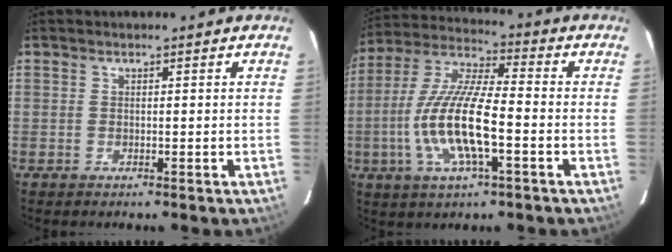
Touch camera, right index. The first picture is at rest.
{"total": 15.2, "force": [-4.1, 3.7, 14.1], "torque": [-0.288, -0.008, -0.079]}